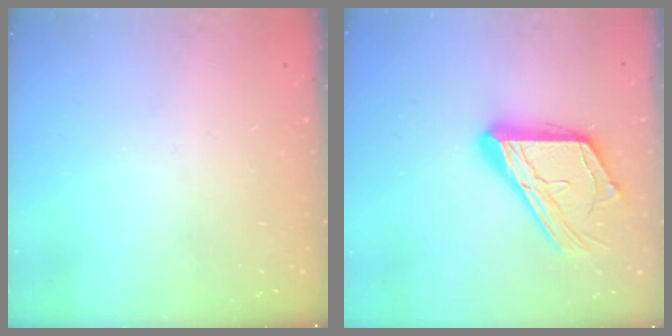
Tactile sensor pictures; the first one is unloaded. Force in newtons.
{"total": 16.7, "press": 16.7, "slide": 1.4}